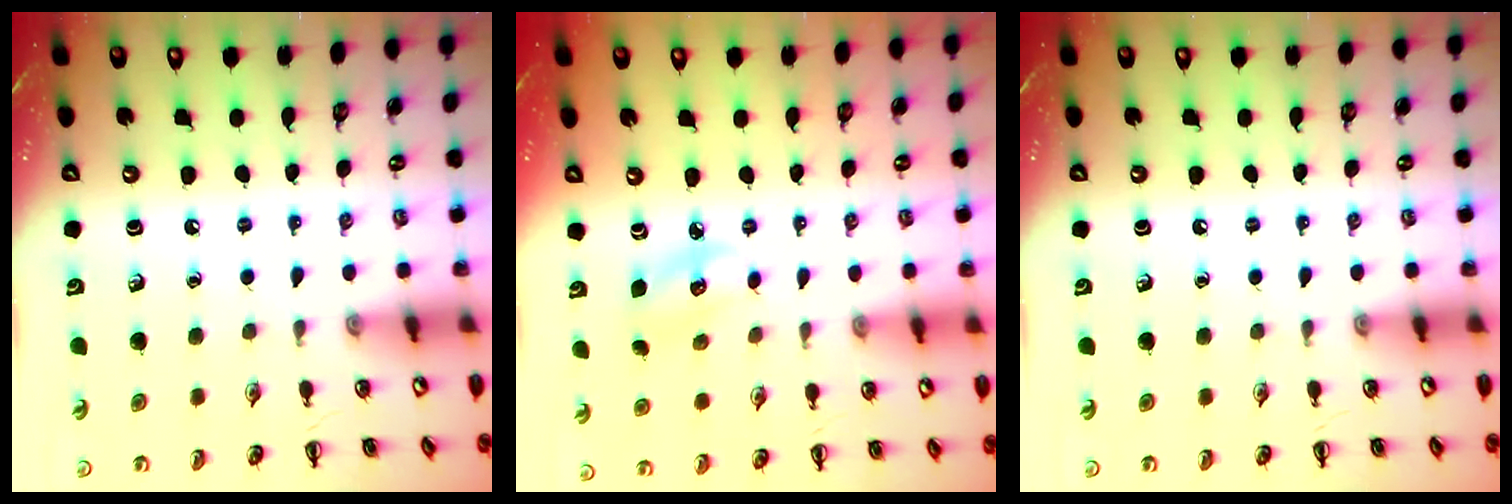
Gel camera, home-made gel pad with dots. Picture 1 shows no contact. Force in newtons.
{"total": 3.8, "press": 3.7, "slide": 0.9}
{"total": 0.0}